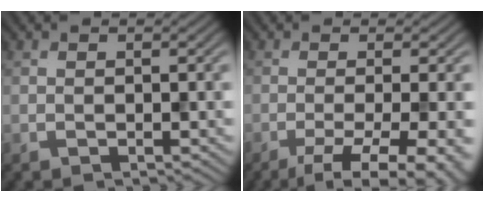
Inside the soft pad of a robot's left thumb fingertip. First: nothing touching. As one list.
[{"total": 7.9, "force": [-3.6, 1.9, 6.7], "torque": [-0.093, -0.007, -0.048]}]